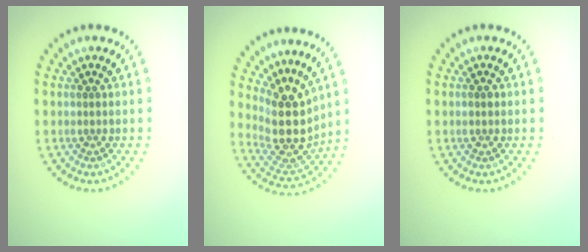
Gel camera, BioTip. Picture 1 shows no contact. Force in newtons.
{"total": 4.9, "press": 3.9, "slide": 3.0}
{"total": 1.0, "press": 1.0, "slide": 0.1}